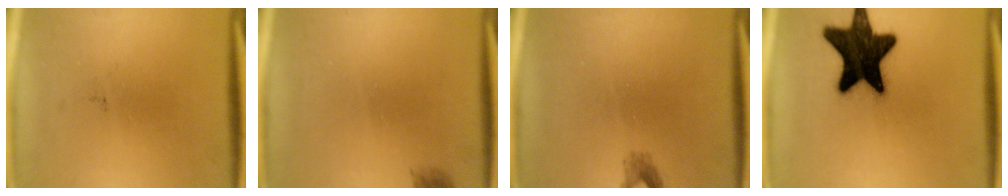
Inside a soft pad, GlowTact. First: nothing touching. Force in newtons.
{"total": 1.1}
{"total": 1.2}
{"total": 18.8}